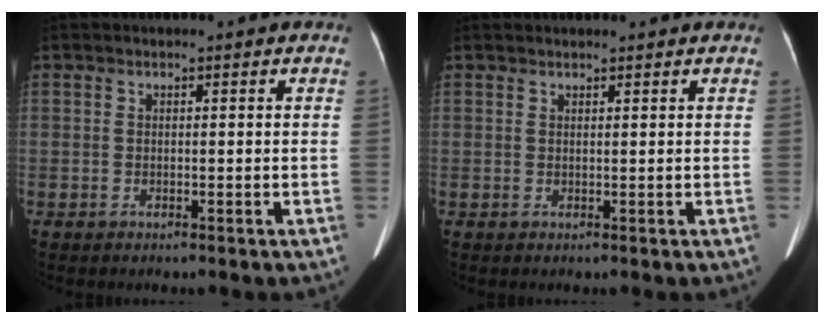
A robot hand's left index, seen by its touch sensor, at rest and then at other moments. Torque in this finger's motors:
{"motor_torque": [0.24, -0.52, -0.05, -0.01]}